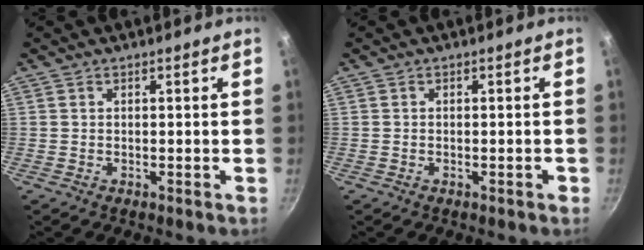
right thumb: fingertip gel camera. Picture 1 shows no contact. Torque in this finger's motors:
{"motor_torque": [0.19, -0.05, -0.08, -0.29, 0.06]}